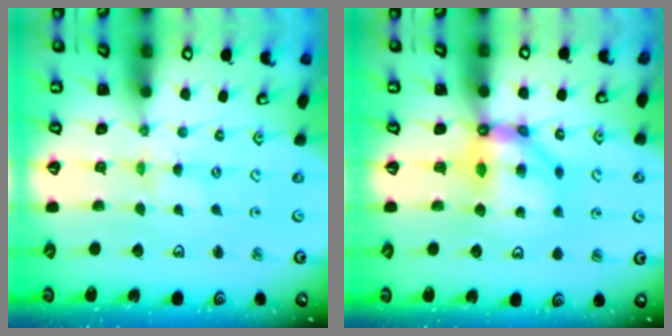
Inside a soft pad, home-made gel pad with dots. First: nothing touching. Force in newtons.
{"total": 8.9, "press": 8.9, "slide": 1.0}